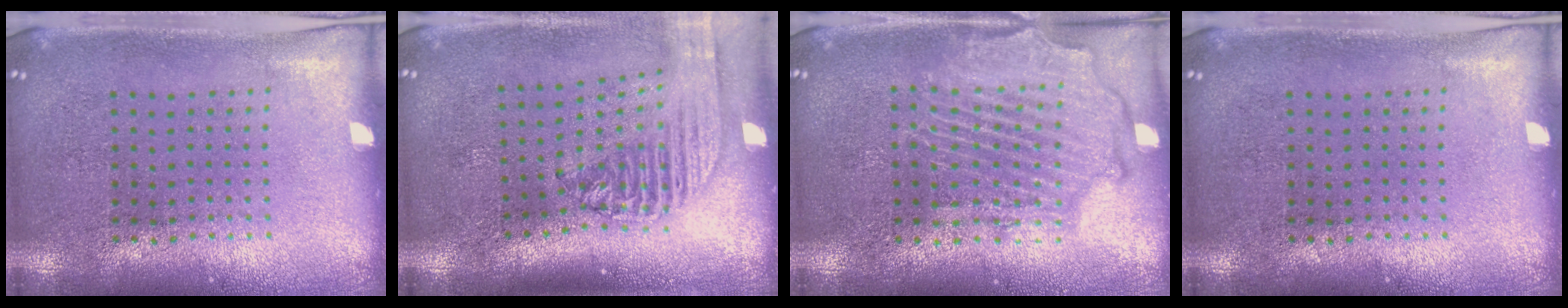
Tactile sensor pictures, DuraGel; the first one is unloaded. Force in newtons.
{"total": 2.2, "press": 1.7, "slide": 1.3}
{"total": 2.4, "press": 2.2, "slide": 0.8}
{"total": 0.0}